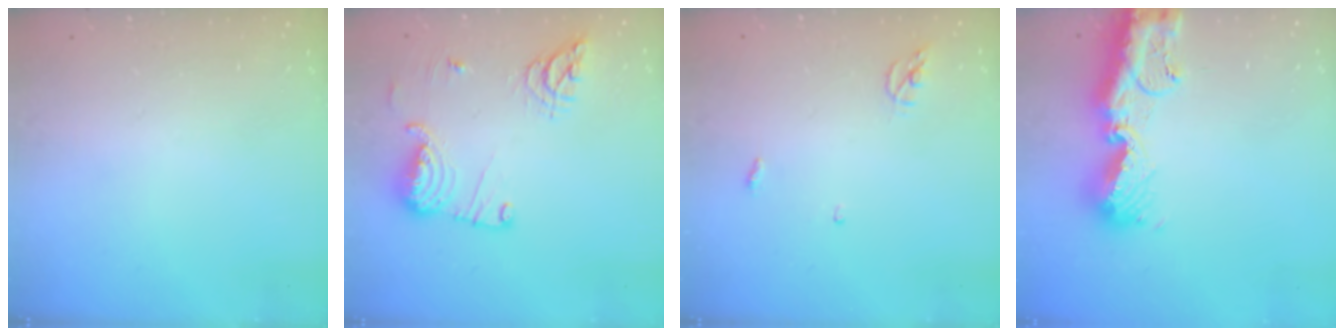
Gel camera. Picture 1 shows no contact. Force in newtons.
{"total": 17.5, "press": 16.1, "slide": 6.9}
{"total": 3.8, "press": 3.8, "slide": 0.3}
{"total": 15.0, "press": 14.9, "slide": 1.7}